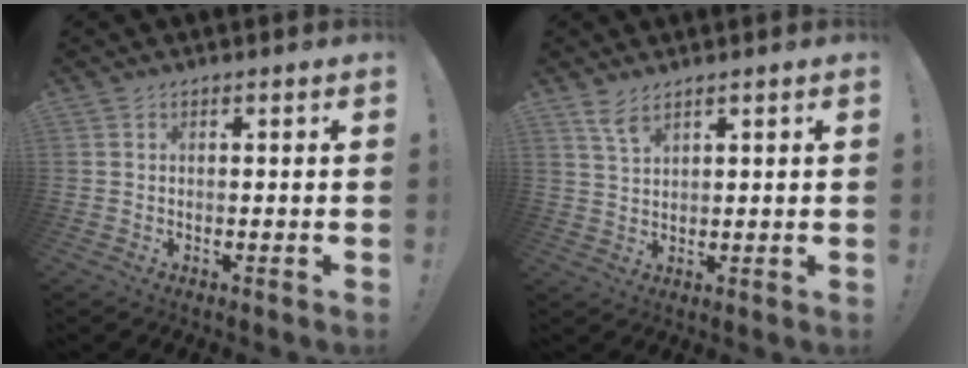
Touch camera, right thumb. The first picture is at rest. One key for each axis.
{"total": 4.5, "fx": 3.2, "fy": 1.2, "fz": 2.9, "tx": -0.055, "ty": -0.015, "tz": 0.057}